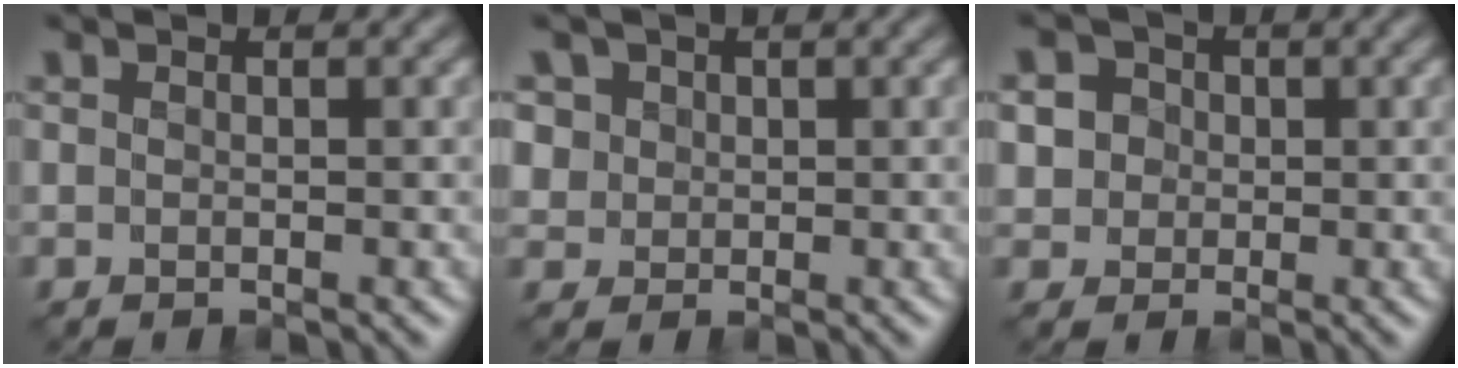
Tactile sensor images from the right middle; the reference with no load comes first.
{"total": 3.9, "force": [1.8, 3.1, 1.3], "torque": [-0.039, 0.010, 0.033]}
{"total": 4.4, "force": [1.2, 3.9, 1.7], "torque": [-0.025, 0.023, 0.011]}